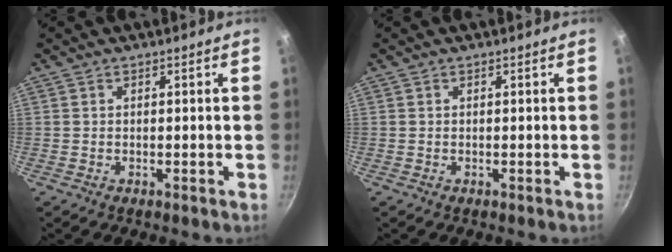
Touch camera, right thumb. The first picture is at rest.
{"total": 0.0}